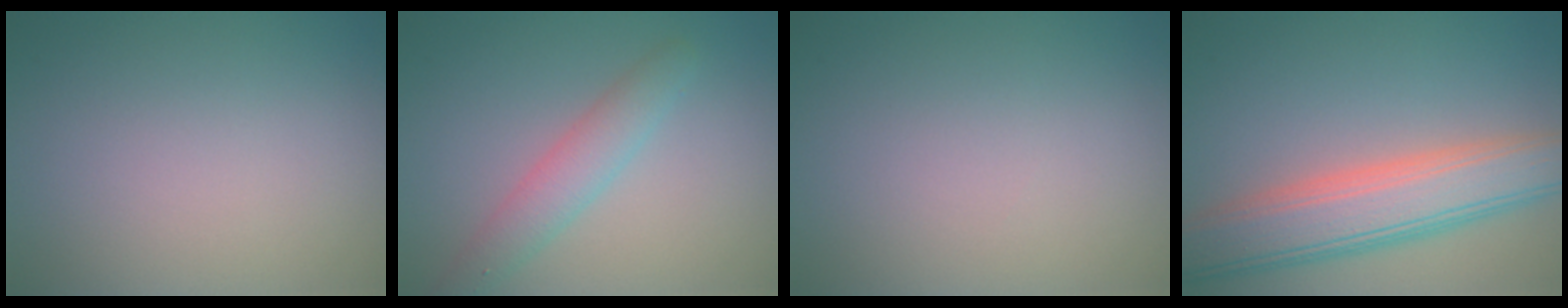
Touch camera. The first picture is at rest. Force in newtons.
{"total": 2.8, "press": 2.8, "slide": 0.0}
{"total": 0.0}
{"total": 7.8, "press": 7.8, "slide": 0.6}